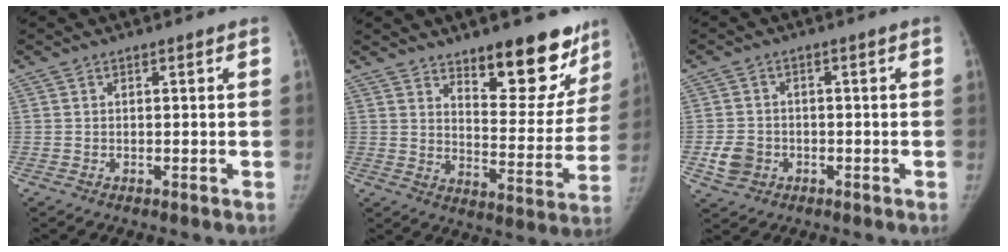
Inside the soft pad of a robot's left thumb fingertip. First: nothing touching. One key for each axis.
{"total": 16.7, "fx": 12.0, "fy": 6.3, "fz": 9.7, "tx": -0.065, "ty": -0.096, "tz": 0.170}
{"total": 4.7, "fx": -1.5, "fy": 4.0, "fz": 2.0, "tx": -0.031, "ty": 0.009, "tz": -0.023}